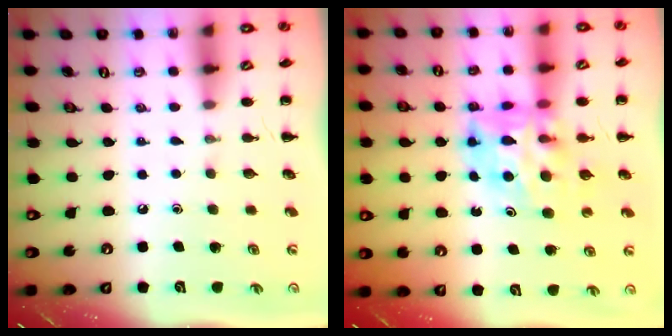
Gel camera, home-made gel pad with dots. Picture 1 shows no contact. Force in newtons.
{"total": 10.1, "press": 9.6, "slide": 3.0}